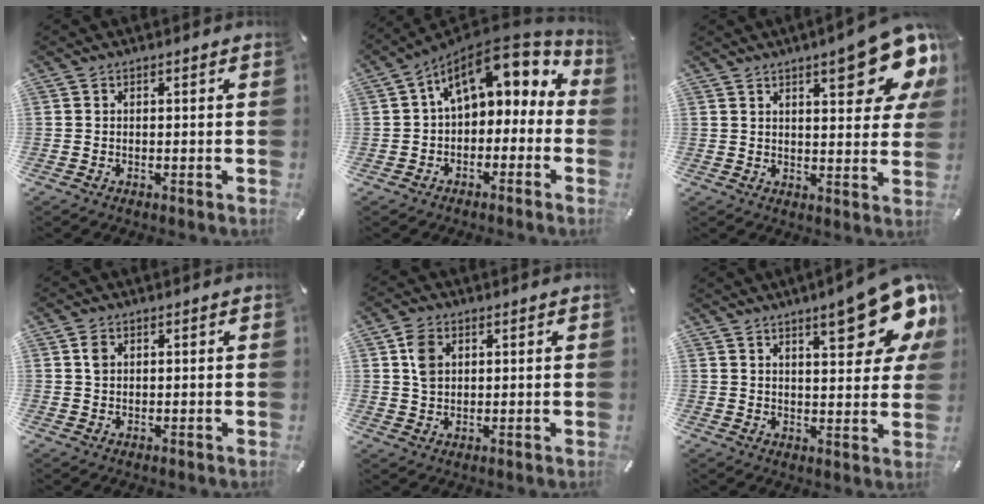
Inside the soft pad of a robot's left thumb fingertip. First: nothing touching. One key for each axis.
{"total": 12.3, "fx": 5.8, "fy": 7.3, "fz": 8.0, "tx": -0.126, "ty": -0.035, "tz": 0.103}
{"total": 15.7, "fx": 9.0, "fy": 5.2, "fz": 11.8, "tx": -0.150, "ty": -0.055, "tz": 0.141}
{"total": 2.1, "fx": 0.7, "fy": 1.6, "fz": 1.0, "tx": -0.016, "ty": 0.003, "tz": 0.010}
{"total": 5.0, "fx": 1.6, "fy": 4.0, "fz": 2.5, "tx": -0.051, "ty": 0.006, "tz": 0.028}
{"total": 16.7, "fx": 9.9, "fy": 5.5, "fz": 12.3, "tx": -0.157, "ty": -0.060, "tz": 0.155}